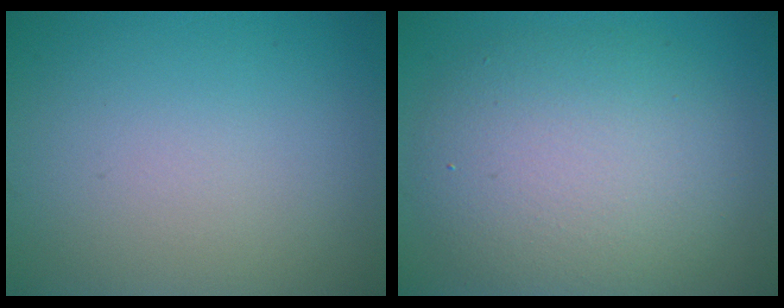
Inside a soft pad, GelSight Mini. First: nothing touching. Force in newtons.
{"total": 7.5, "press": 7.5, "slide": 0.2}